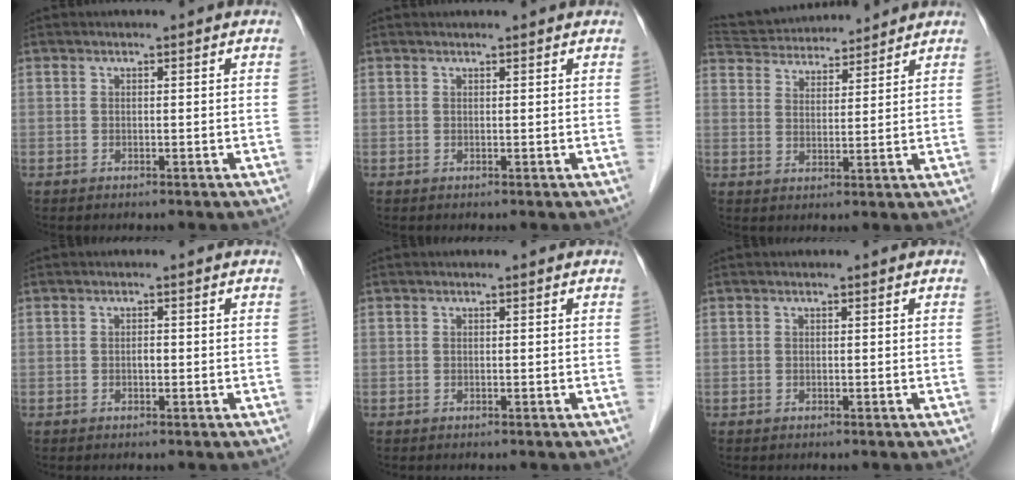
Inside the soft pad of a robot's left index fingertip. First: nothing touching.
{"total": 1.9, "force": [1.8, 0.2, 0.5], "torque": [-0.010, 0.017, 0.022]}
{"total": 12.6, "force": [11.9, 2.5, 3.3], "torque": [-0.065, 0.038, 0.196]}
{"total": 0.7, "force": [-0.1, 0.4, 0.6], "torque": [-0.011, 0.002, -0.004]}
{"total": 0.0}
{"total": 0.0}